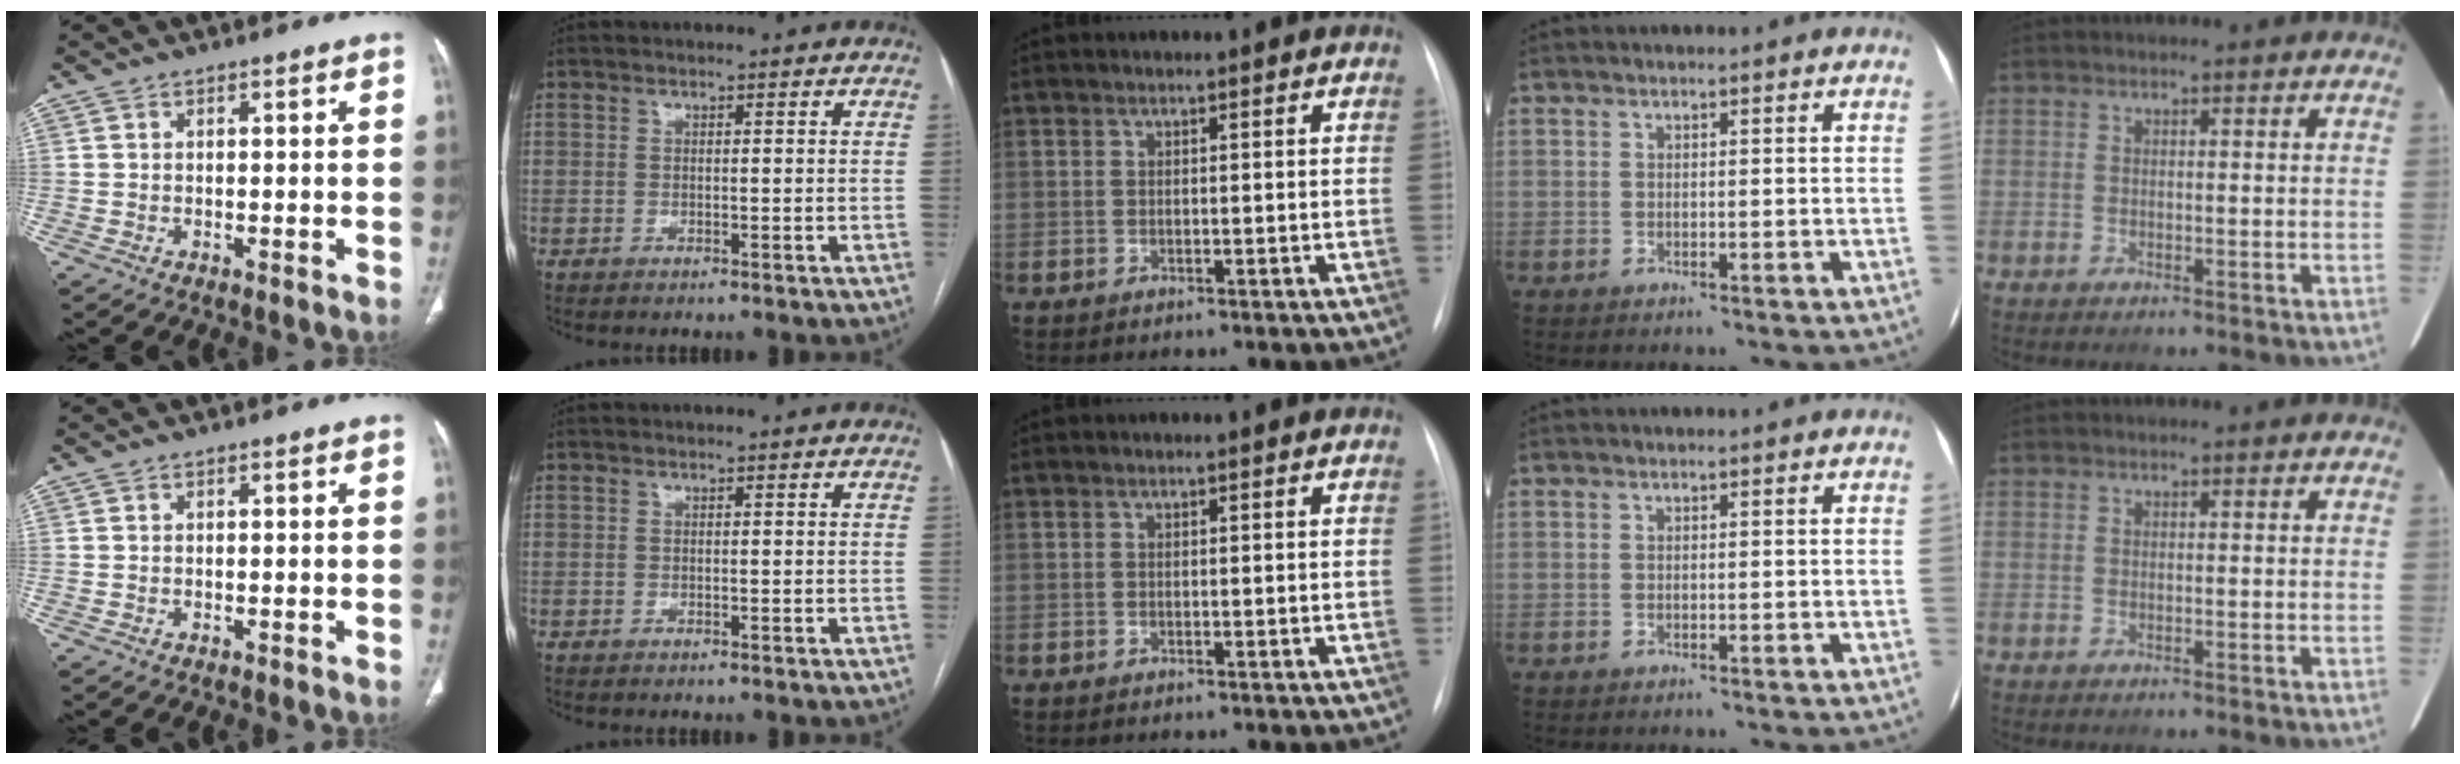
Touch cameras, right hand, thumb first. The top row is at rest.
{}